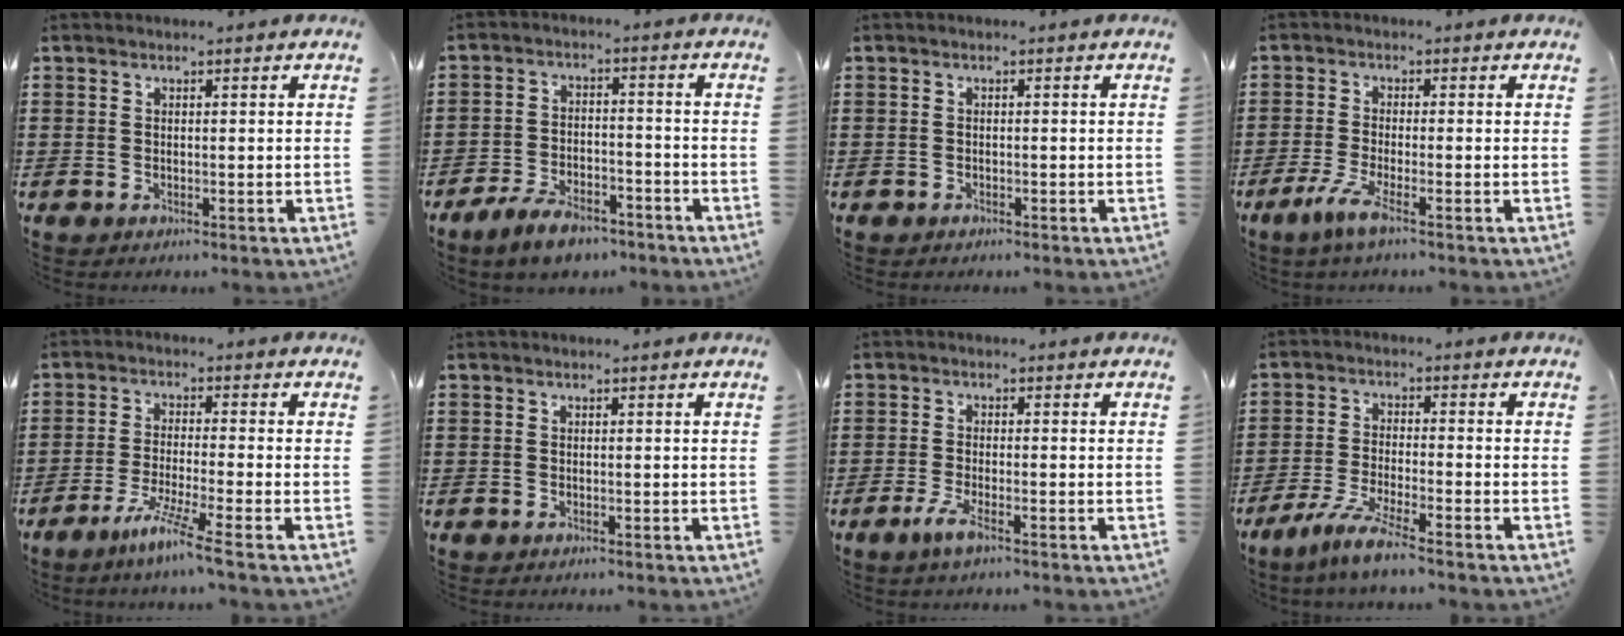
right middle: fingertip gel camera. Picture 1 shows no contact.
{"total": 6.1, "force": [-5.0, 1.9, 2.8], "torque": [-0.063, 0.007, -0.099]}
{"total": 0.6, "force": [-0.5, 0.3, 0.0], "torque": [-0.001, 0.003, -0.012]}
{"total": 4.4, "force": [-2.2, 0.3, 3.9], "torque": [-0.084, -0.013, -0.042]}
{"total": 5.8, "force": [-4.3, -0.8, 3.8], "torque": [-0.082, -0.018, -0.083]}
{"total": 0.0}
{"total": 3.1, "force": [-1.6, 0.4, 2.6], "torque": [-0.064, -0.010, -0.035]}
{"total": 5.8, "force": [-4.6, 0.0, 3.5], "torque": [-0.083, -0.018, -0.090]}